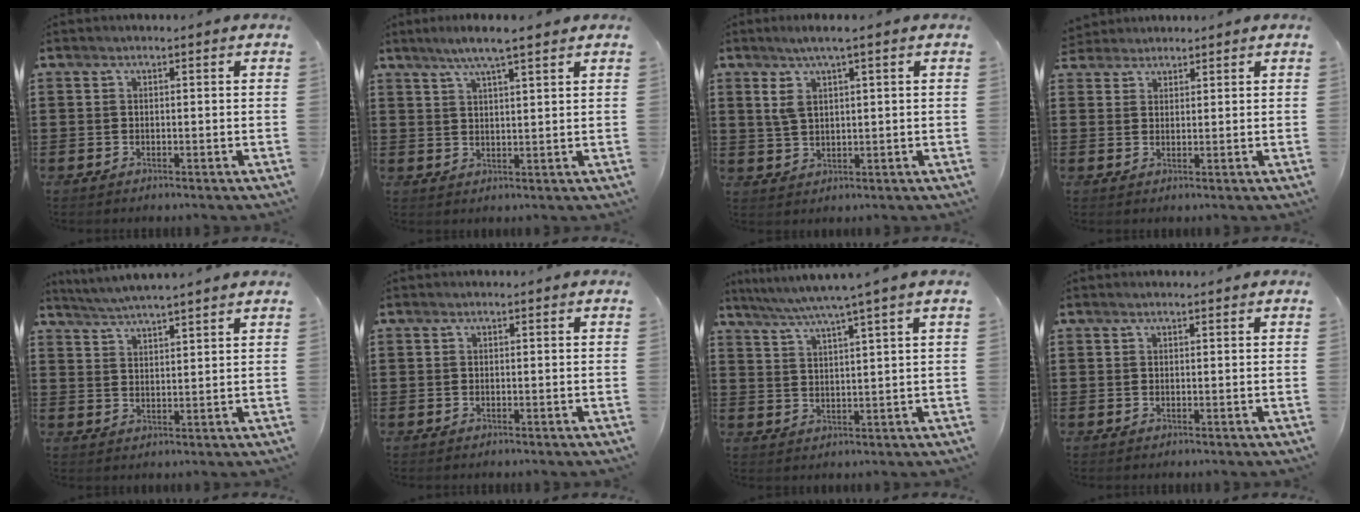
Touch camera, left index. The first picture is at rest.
{"total": 4.8, "force": [3.7, -0.1, 3.0], "torque": [-0.067, -0.003, 0.065]}
{"total": 4.7, "force": [2.1, 1.4, 4.0], "torque": [-0.088, 0.002, 0.034]}
{"total": 2.0, "force": [1.8, 0.8, -0.3], "torque": [-0.002, 0.005, 0.035]}
{"total": 3.7, "force": [3.5, -0.7, 0.7], "torque": [-0.026, -0.016, 0.062]}
{"total": 0.0}
{"total": 5.1, "force": [4.1, -1.2, 2.8], "torque": [-0.067, -0.021, 0.067]}
{"total": 0.0}